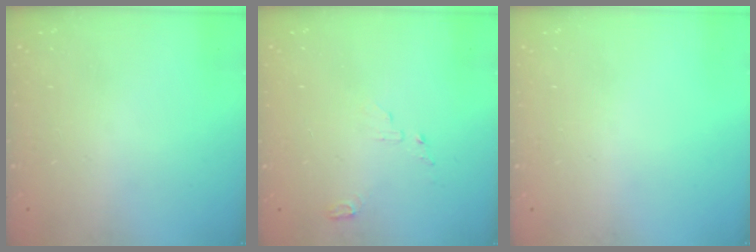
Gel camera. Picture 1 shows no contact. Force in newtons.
{"total": 5.6, "press": 5.6, "slide": 0.4}
{"total": 0.0}